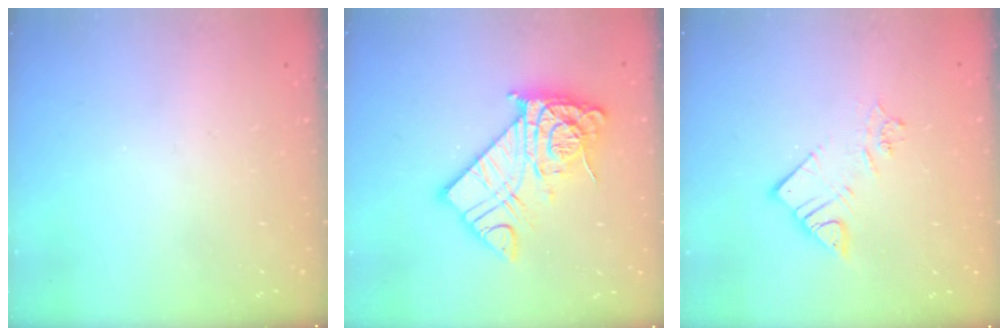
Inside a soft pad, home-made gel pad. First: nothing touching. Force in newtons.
{"total": 14.2, "press": 14.1, "slide": 1.5}
{"total": 7.4, "press": 7.4, "slide": 0.4}